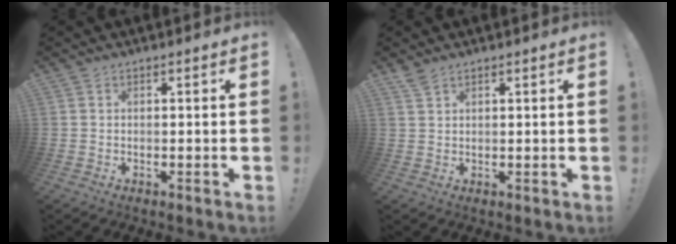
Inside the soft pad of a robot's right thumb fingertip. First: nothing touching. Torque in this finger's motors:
{"motor_torque": [-0.54, 0.37, -0.19, 0.37, -0.05]}